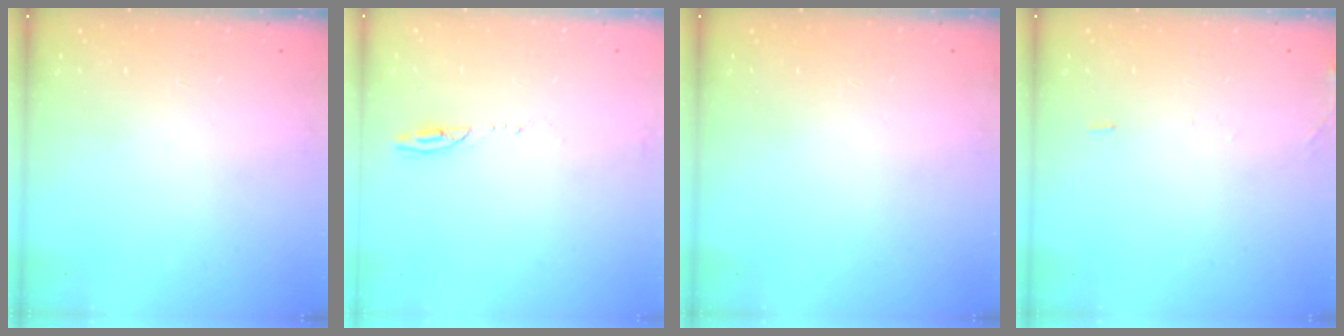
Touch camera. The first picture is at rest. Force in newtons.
{"total": 3.8, "press": 3.8, "slide": 0.4}
{"total": 2.8, "press": 2.3, "slide": 1.7}
{"total": 5.8, "press": 5.7, "slide": 0.9}